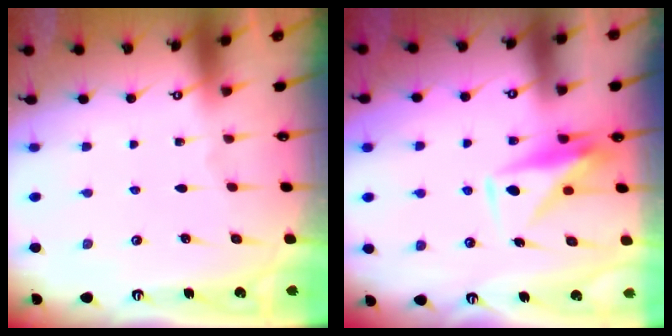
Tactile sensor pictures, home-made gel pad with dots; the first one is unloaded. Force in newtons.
{"total": 9.3, "press": 9.2, "slide": 1.4}